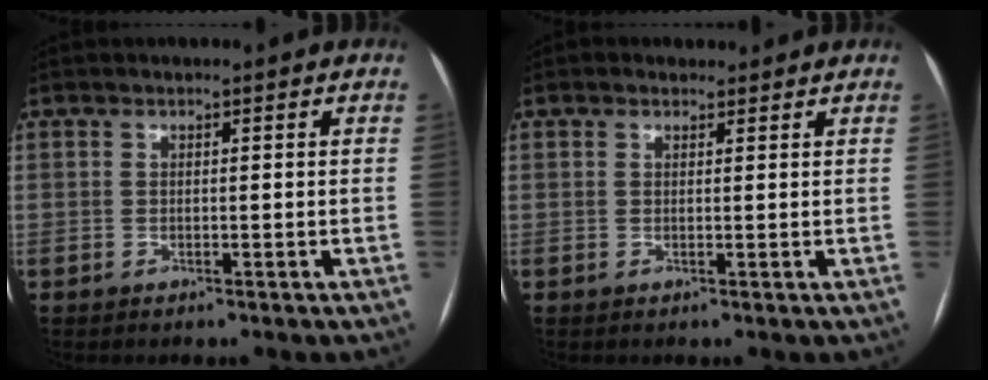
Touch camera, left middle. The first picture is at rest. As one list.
[{"total": 1.6, "force": [1.2, 1.0, 0.2], "torque": [-0.005, 0.014, 0.015]}]